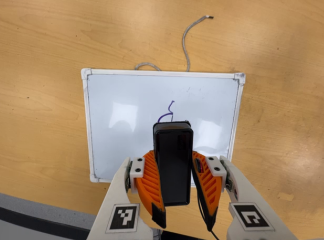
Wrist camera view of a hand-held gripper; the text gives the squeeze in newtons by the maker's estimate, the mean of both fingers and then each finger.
{"total": 7.8, "left": 6.9, "right": 8.7}